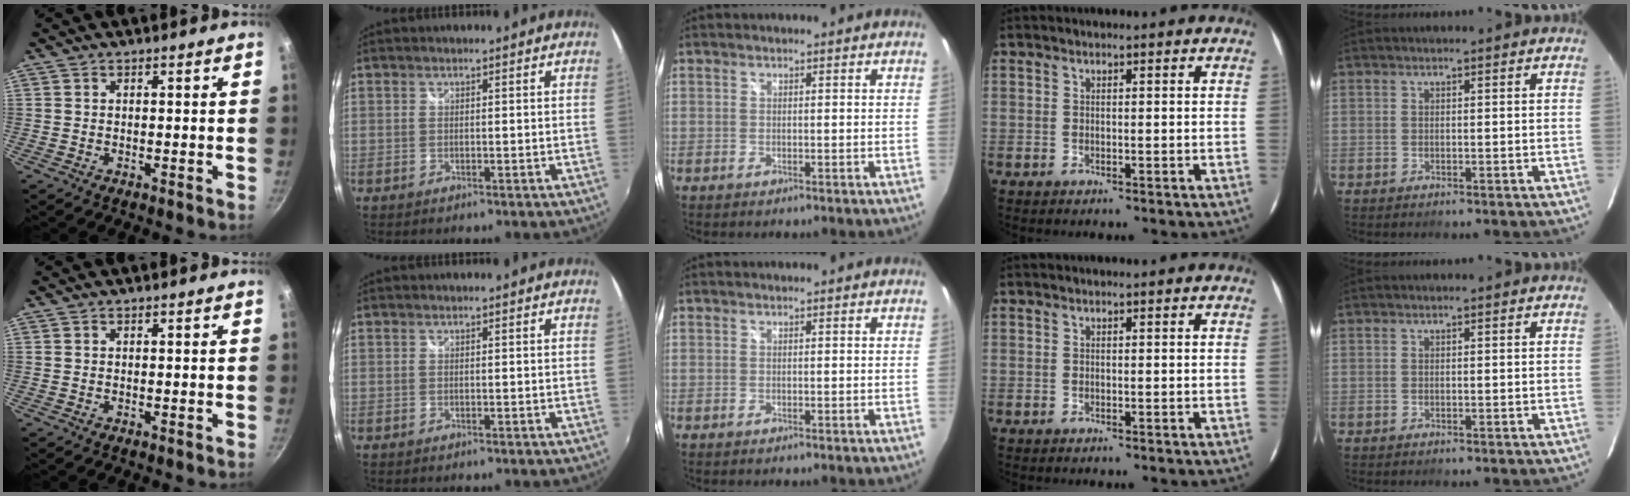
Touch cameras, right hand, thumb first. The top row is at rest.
{}